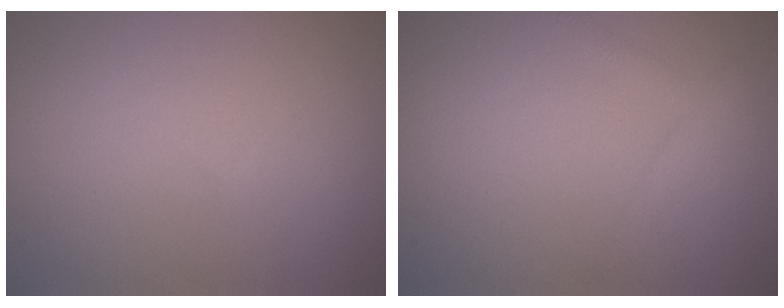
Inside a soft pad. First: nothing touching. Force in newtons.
{"total": 1.4, "press": 1.4, "slide": 0.1}